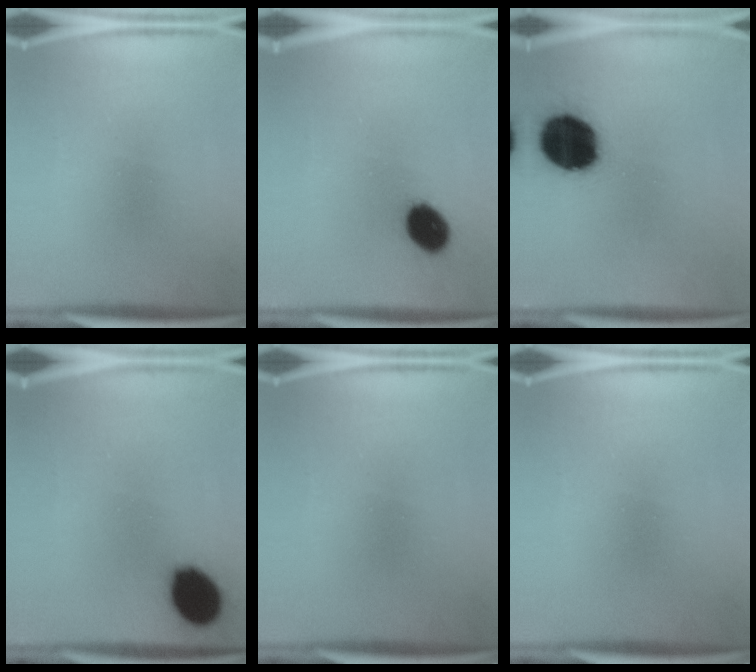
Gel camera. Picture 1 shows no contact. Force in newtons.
{"total": 8.6}
{"total": 19.6}
{"total": 12.0}
{"total": 0.0}
{"total": 0.0}